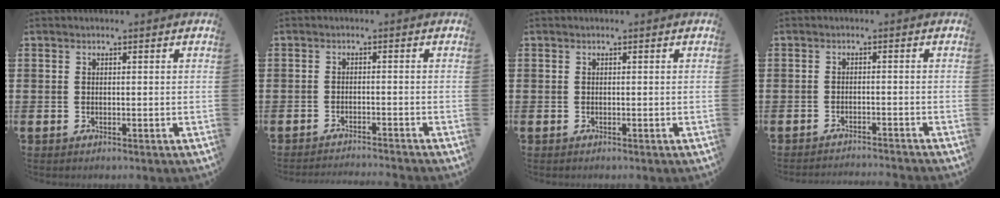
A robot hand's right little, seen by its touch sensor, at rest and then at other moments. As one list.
[{"total": 1.6, "force": [-1.6, -0.3, 0.0], "torque": [0.000, 0.004, -0.032]}, {"total": 0.0}, {"total": 1.6, "force": [-1.6, -0.3, 0.0], "torque": [0.000, 0.004, -0.033]}]